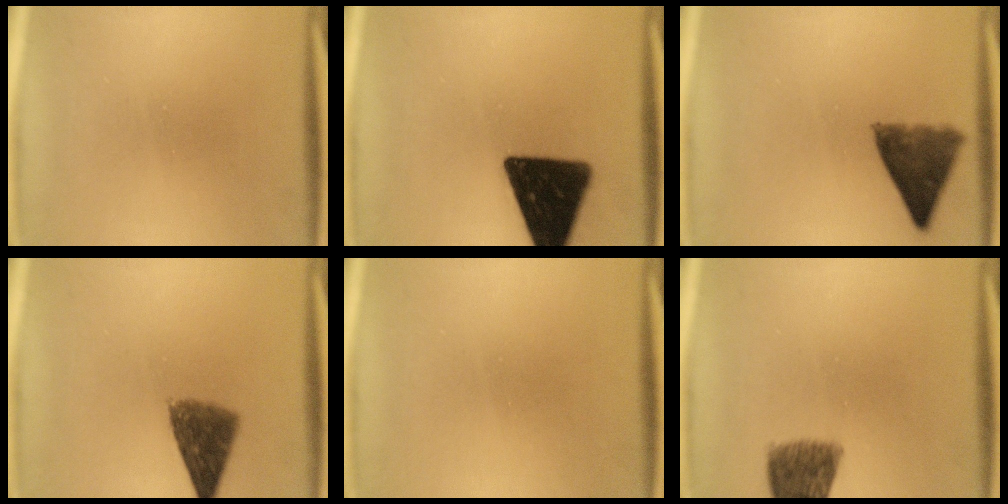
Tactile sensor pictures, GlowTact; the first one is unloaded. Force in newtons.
{"total": 17.2}
{"total": 8.1}
{"total": 7.4}
{"total": 0.5}
{"total": 8.1}